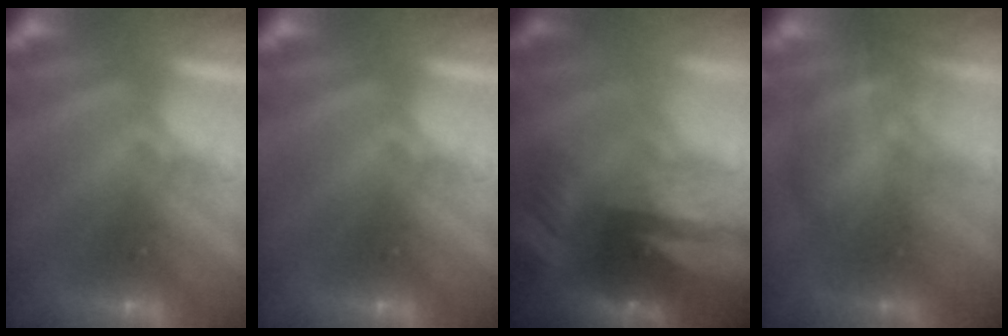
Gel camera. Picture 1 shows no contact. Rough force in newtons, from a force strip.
{"total": 0.0}
{"total": 8.0}
{"total": 2.9}